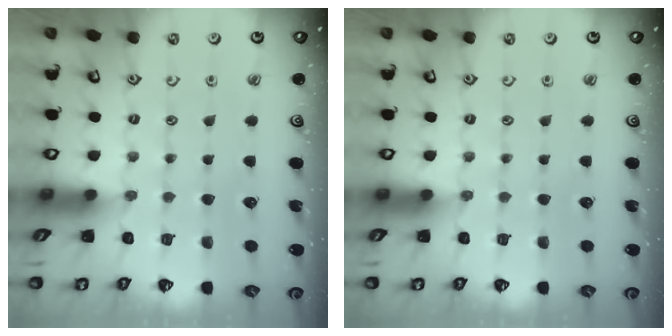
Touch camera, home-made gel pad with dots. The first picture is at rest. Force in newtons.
{"total": 0.0}